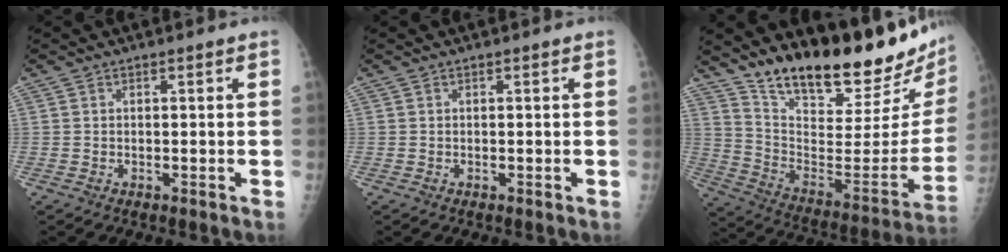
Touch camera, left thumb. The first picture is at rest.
{"total": 0.0}
{"total": 27.9, "force": [22.8, 6.7, 14.6], "torque": [-0.204, -0.142, 0.343]}